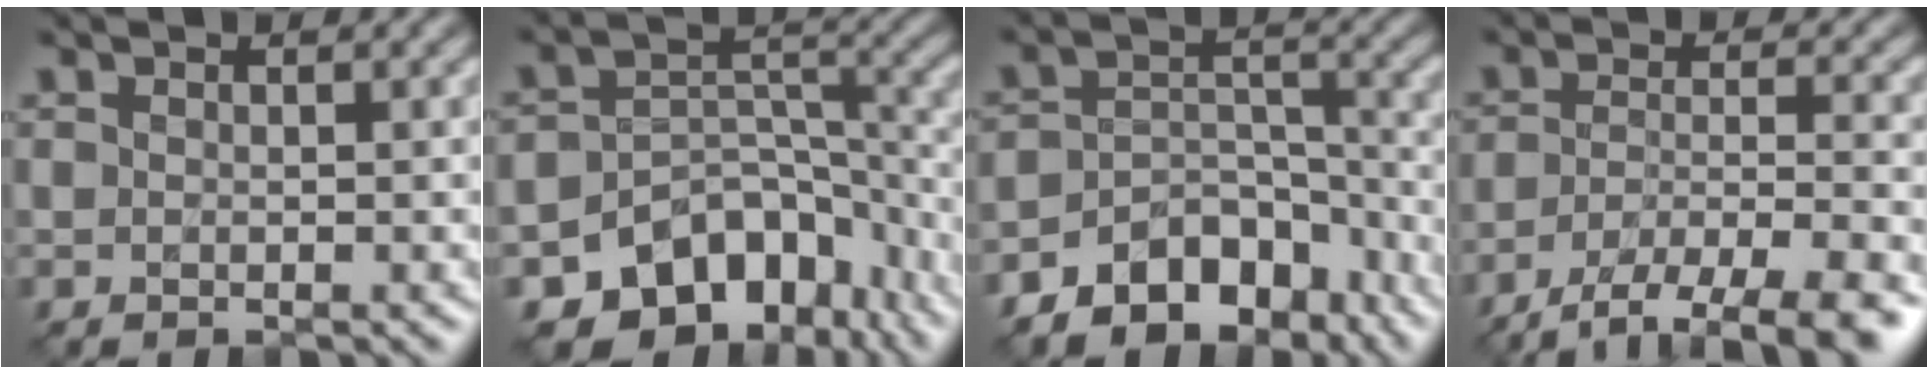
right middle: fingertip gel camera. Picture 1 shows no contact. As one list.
[{"total": 11.2, "force": [-7.8, 6.5, 4.5], "torque": [-0.062, -0.014, -0.117]}, {"total": 8.1, "force": [-6.2, 4.5, 2.8], "torque": [-0.030, 0.001, -0.096]}, {"total": 8.3, "force": [-5.9, 2.2, 5.4], "torque": [-0.086, -0.011, -0.093]}]